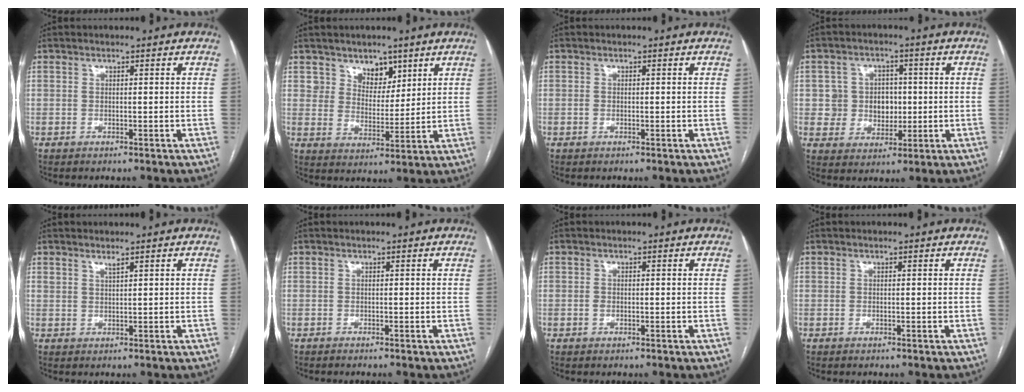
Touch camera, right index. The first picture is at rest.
{"total": 5.6, "force": [3.9, 3.7, 1.6], "torque": [-0.019, -0.004, 0.074]}
{"total": 0.0}
{"total": 6.4, "force": [0.5, 6.1, 2.0], "torque": [-0.030, 0.021, 0.017]}
{"total": 1.2, "force": [1.1, 0.0, 0.4], "torque": [-0.016, -0.001, 0.026]}
{"total": 0.5, "force": [-0.5, -0.1, 0.2], "torque": [0.000, -0.001, -0.008]}
{"total": 0.6, "force": [0.0, 0.5, 0.3], "torque": [-0.011, 0.002, 0.002]}
{"total": 0.0}